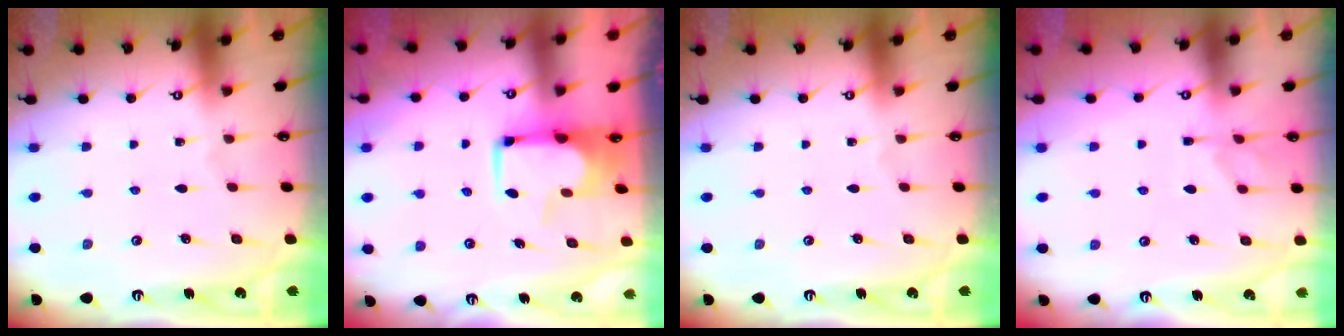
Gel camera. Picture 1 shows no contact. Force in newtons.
{"total": 5.0, "press": 5.0, "slide": 0.6}
{"total": 0.0}
{"total": 1.1, "press": 0.3, "slide": 1.1}